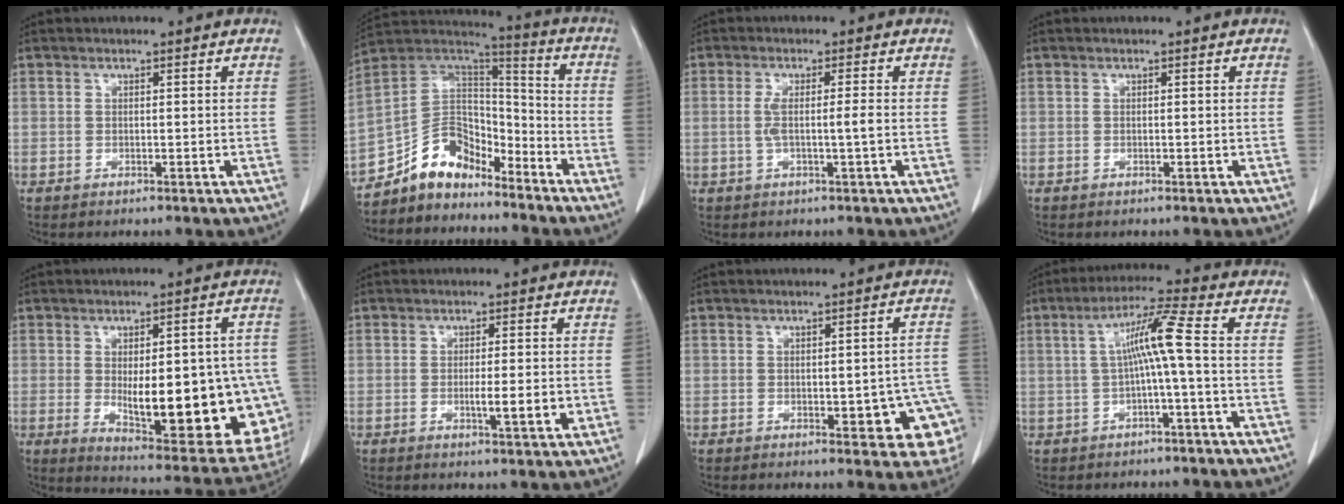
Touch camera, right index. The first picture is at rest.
{"total": 11.3, "force": [-9.2, 5.6, 3.5], "torque": [-0.060, 0.055, -0.171]}
{"total": 3.3, "force": [-0.5, -0.2, 3.3], "torque": [-0.067, 0.003, -0.006]}
{"total": 0.0}
{"total": 21.8, "force": [-3.9, 7.2, 20.2], "torque": [-0.195, 0.004, -0.023]}
{"total": 4.4, "force": [-1.1, 0.3, 4.2], "torque": [-0.067, -0.006, -0.014]}
{"total": 9.4, "force": [-3.2, 3.1, 8.3], "torque": [-0.062, 0.018, -0.033]}
{"total": 7.0, "force": [-0.2, -0.8, 6.9], "torque": [-0.125, 0.022, 0.000]}